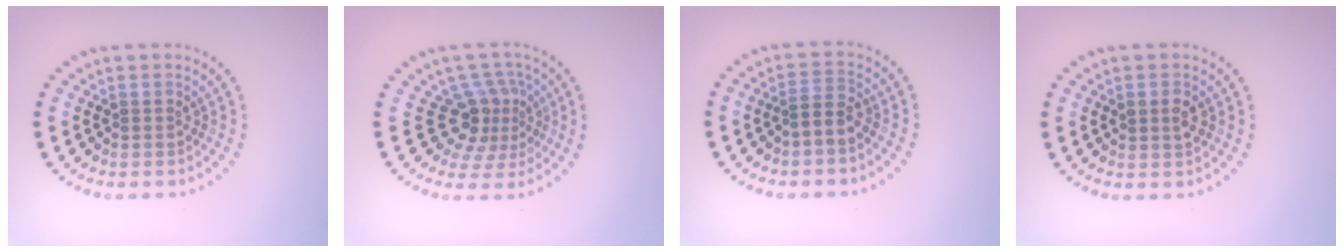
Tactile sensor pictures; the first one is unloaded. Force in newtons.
{"total": 3.7, "press": 2.6, "slide": 2.7}
{"total": 1.8, "press": 1.6, "slide": 0.9}
{"total": 1.5, "press": 1.5, "slide": 0.0}